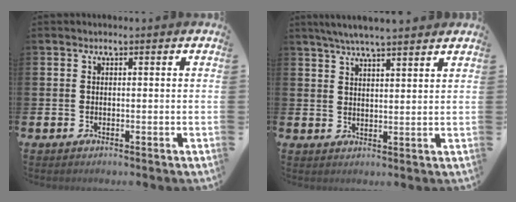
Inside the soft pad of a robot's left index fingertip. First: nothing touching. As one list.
[{"total": 5.1, "force": [4.8, 0.0, 1.7], "torque": [-0.044, -0.014, 0.086]}]